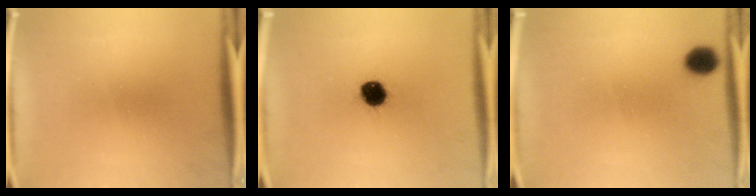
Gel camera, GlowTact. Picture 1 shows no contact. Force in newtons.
{"total": 7.5}
{"total": 2.3}